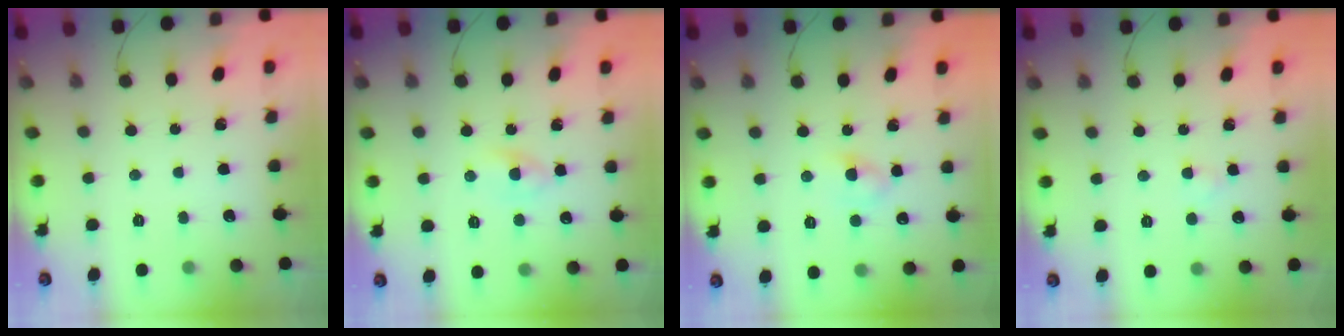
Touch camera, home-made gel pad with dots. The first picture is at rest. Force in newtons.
{"total": 3.0, "press": 2.9, "slide": 1.0}
{"total": 4.3, "press": 4.0, "slide": 1.5}
{"total": 1.3, "press": 1.1, "slide": 0.7}